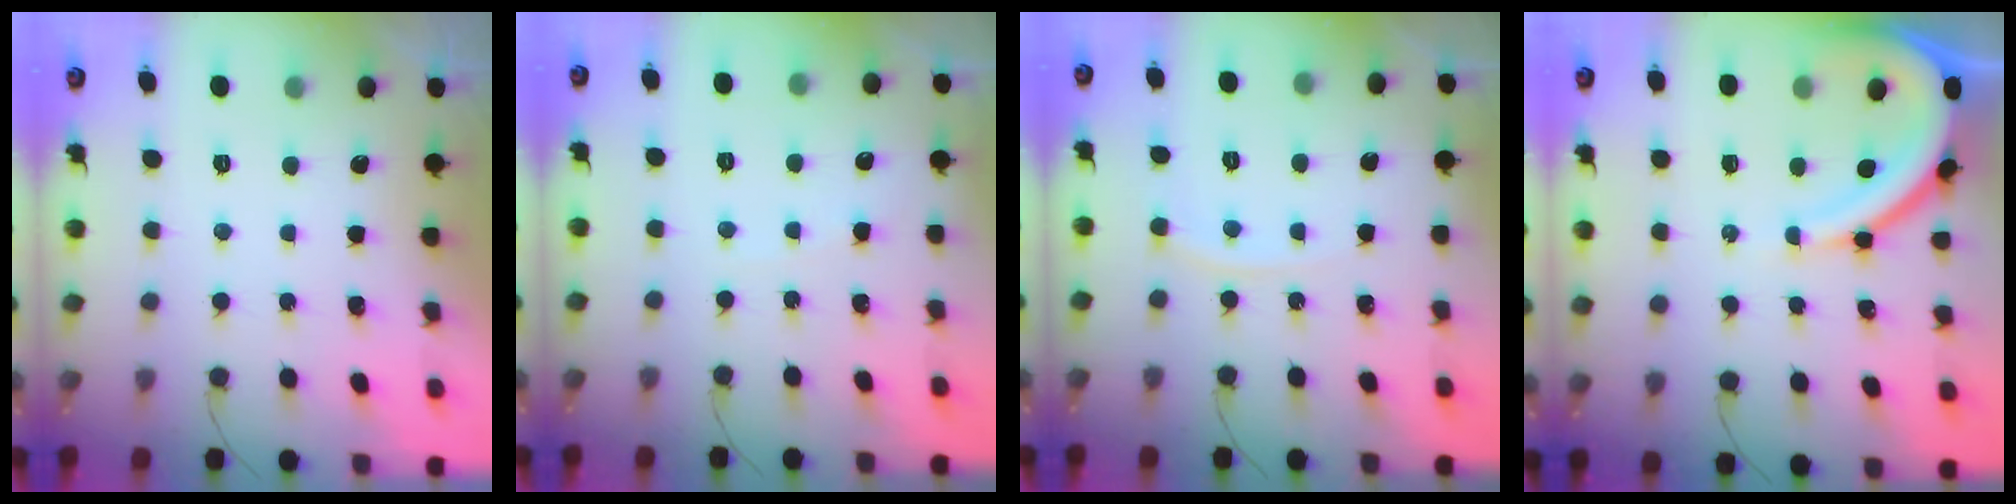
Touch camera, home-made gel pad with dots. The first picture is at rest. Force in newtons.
{"total": 2.0, "press": 2.0, "slide": 0.2}
{"total": 4.1, "press": 4.1, "slide": 0.4}
{"total": 11.1, "press": 11.1, "slide": 1.0}